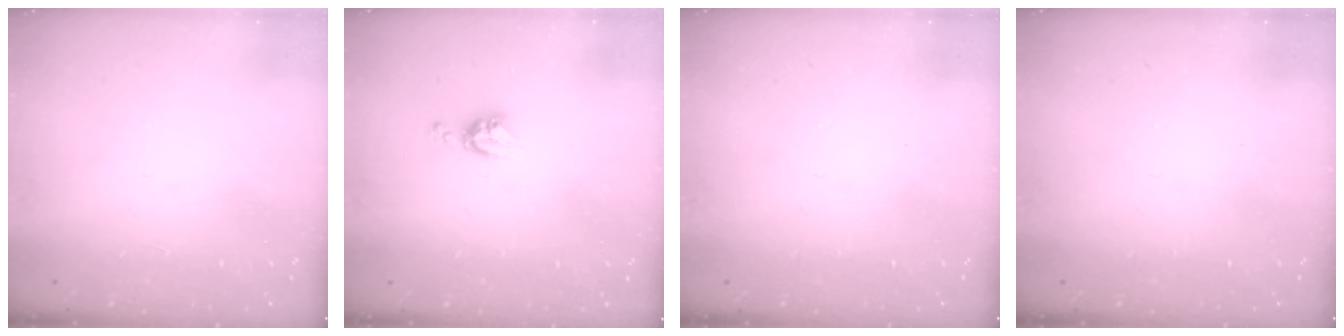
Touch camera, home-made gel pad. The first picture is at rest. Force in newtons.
{"total": 4.7, "press": 4.7, "slide": 0.5}
{"total": 0.0}
{"total": 0.0}